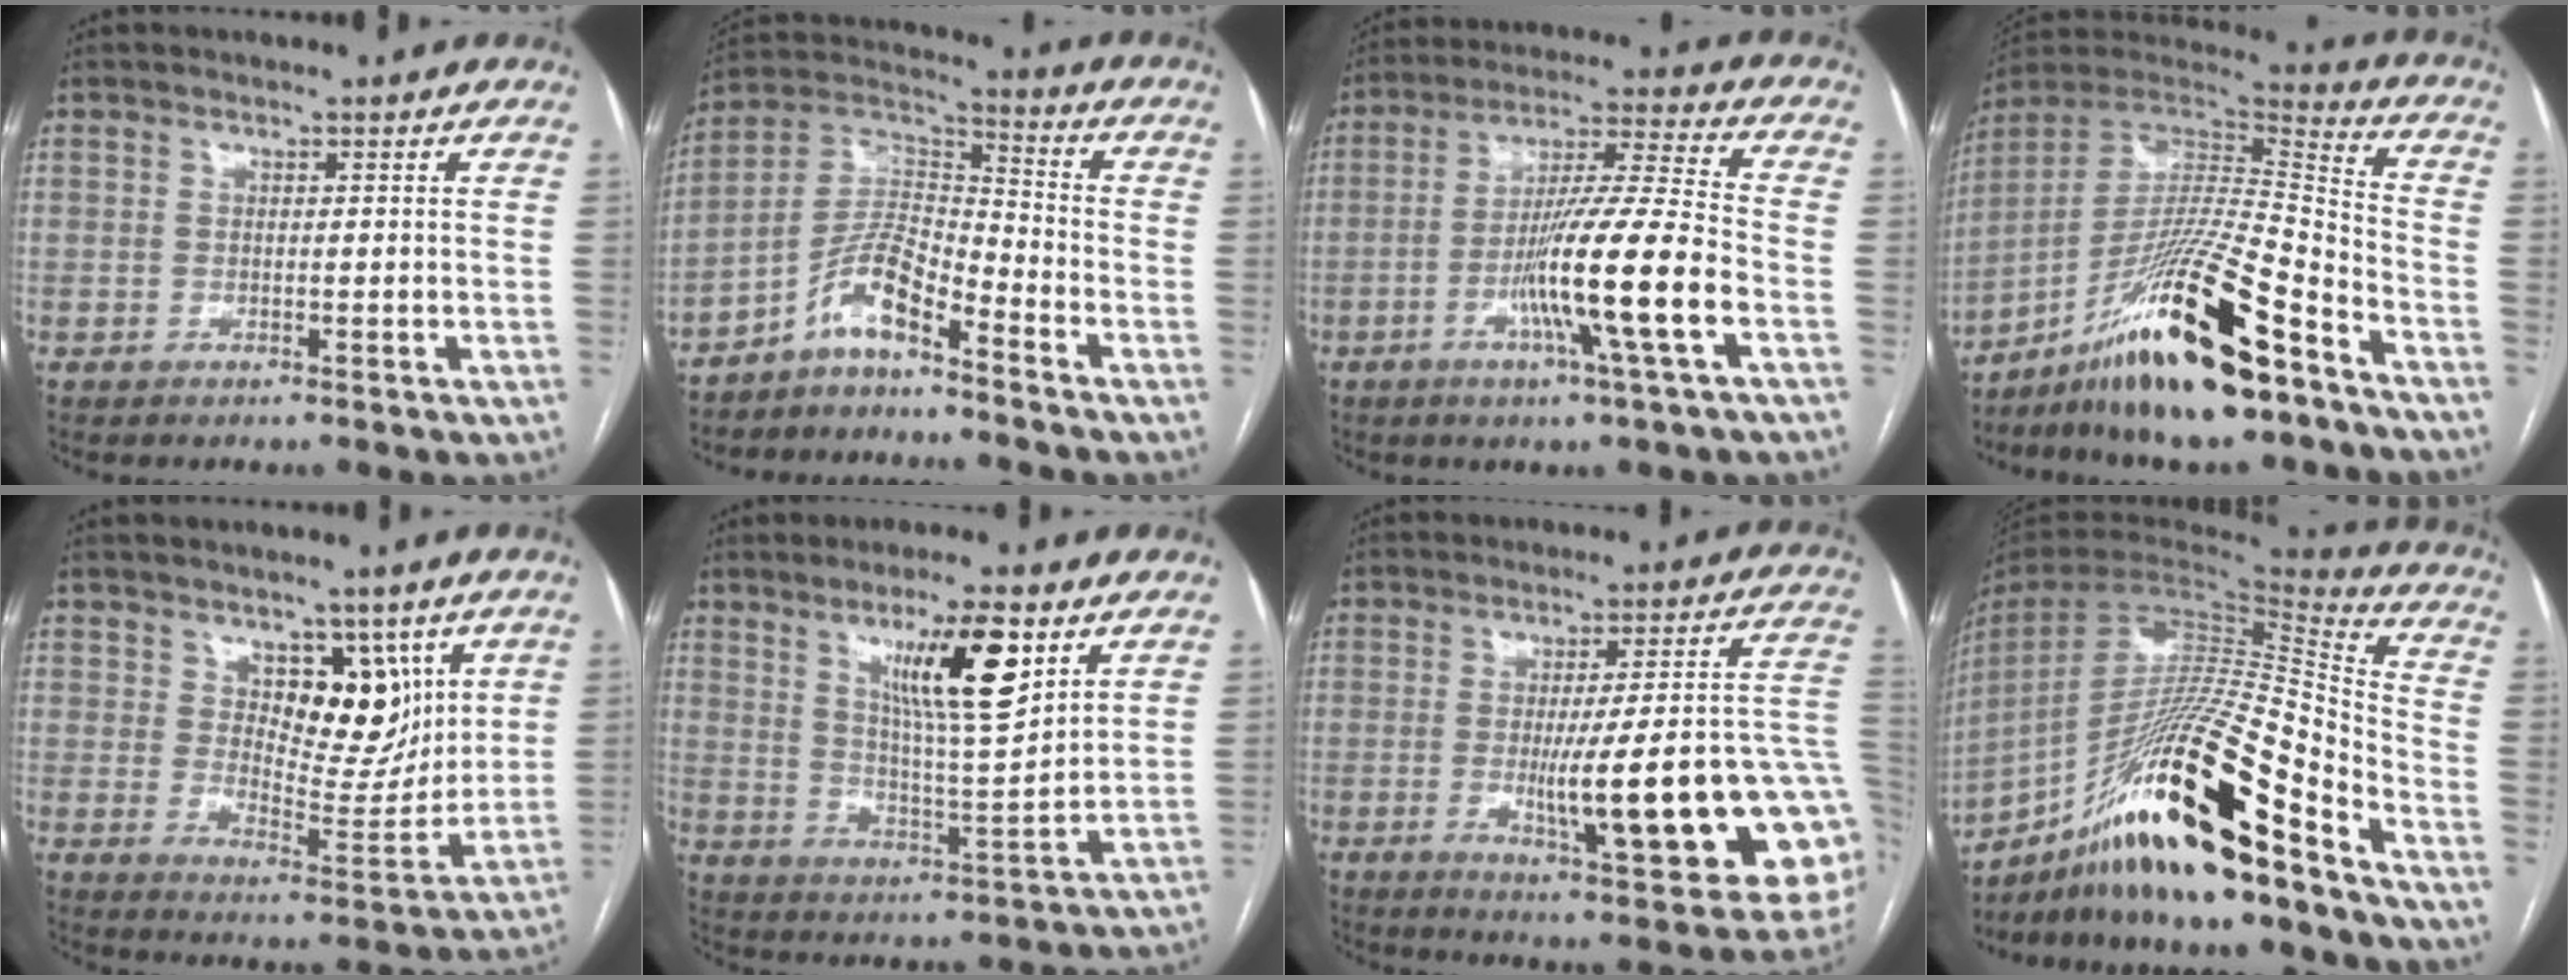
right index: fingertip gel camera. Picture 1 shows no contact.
{"total": 8.5, "force": [-5.9, 1.9, 5.9], "torque": [-0.126, 0.022, -0.118]}
{"total": 14.6, "force": [-4.8, -1.1, 13.8], "torque": [-0.248, -0.008, -0.090]}
{"total": 21.5, "force": [-13.6, 2.1, 16.6], "torque": [-0.311, -0.015, -0.241]}
{"total": 10.9, "force": [5.1, 5.3, 8.1], "torque": [-0.113, -0.004, 0.092]}
{"total": 12.3, "force": [6.2, 1.5, 10.5], "torque": [-0.181, -0.006, 0.107]}
{"total": 22.1, "force": [-4.4, 2.8, 21.5], "torque": [-0.215, 0.003, -0.050]}
{"total": 26.5, "force": [-17.0, 2.1, 20.2], "torque": [-0.364, -0.017, -0.300]}